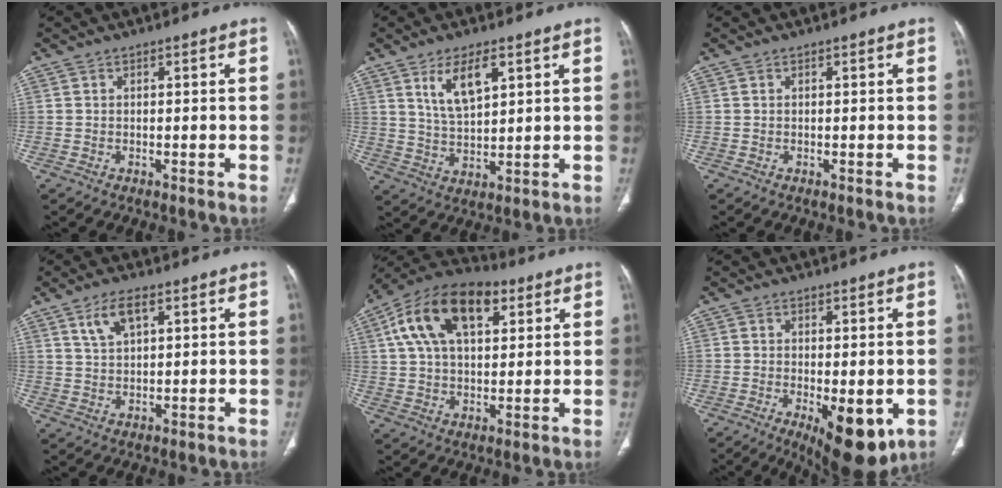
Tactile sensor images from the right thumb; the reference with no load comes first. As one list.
[{"total": 8.3, "force": [4.1, 3.3, 6.4], "torque": [-0.112, -0.022, 0.085]}, {"total": 0.0}, {"total": 5.6, "force": [2.9, 2.4, 4.1], "torque": [-0.077, -0.005, 0.061]}, {"total": 18.4, "force": [7.2, 10.1, 13.6], "torque": [-0.227, 0.013, 0.119]}, {"total": 11.7, "force": [-4.0, 4.8, 9.9], "torque": [-0.129, -0.014, -0.047]}]